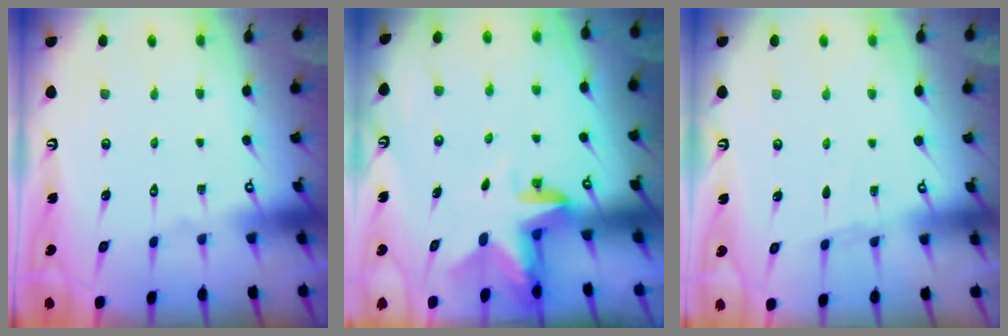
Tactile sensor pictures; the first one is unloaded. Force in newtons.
{"total": 3.1, "press": 3.1, "slide": 0.4}
{"total": 2.7, "press": 2.6, "slide": 0.4}